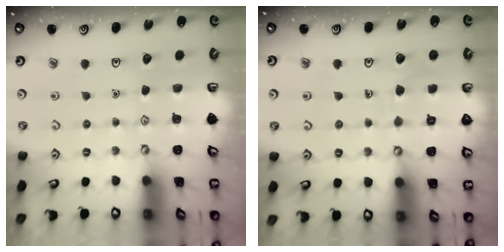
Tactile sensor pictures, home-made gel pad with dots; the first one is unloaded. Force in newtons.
{"total": 4.6, "press": 4.6, "slide": 0.4}